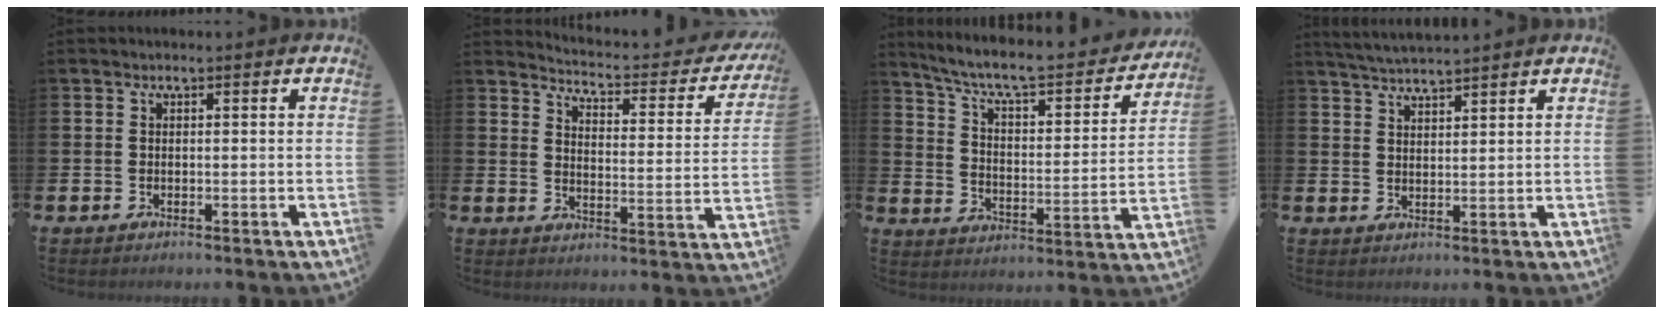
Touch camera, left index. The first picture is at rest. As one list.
[{"total": 3.6, "force": [3.4, 0.8, 1.0], "torque": [-0.042, -0.034, 0.049]}, {"total": 8.0, "force": [6.9, 1.8, 3.6], "torque": [-0.100, -0.049, 0.112]}, {"total": 3.7, "force": [3.6, -0.1, 0.4], "torque": [-0.025, -0.012, 0.067]}]